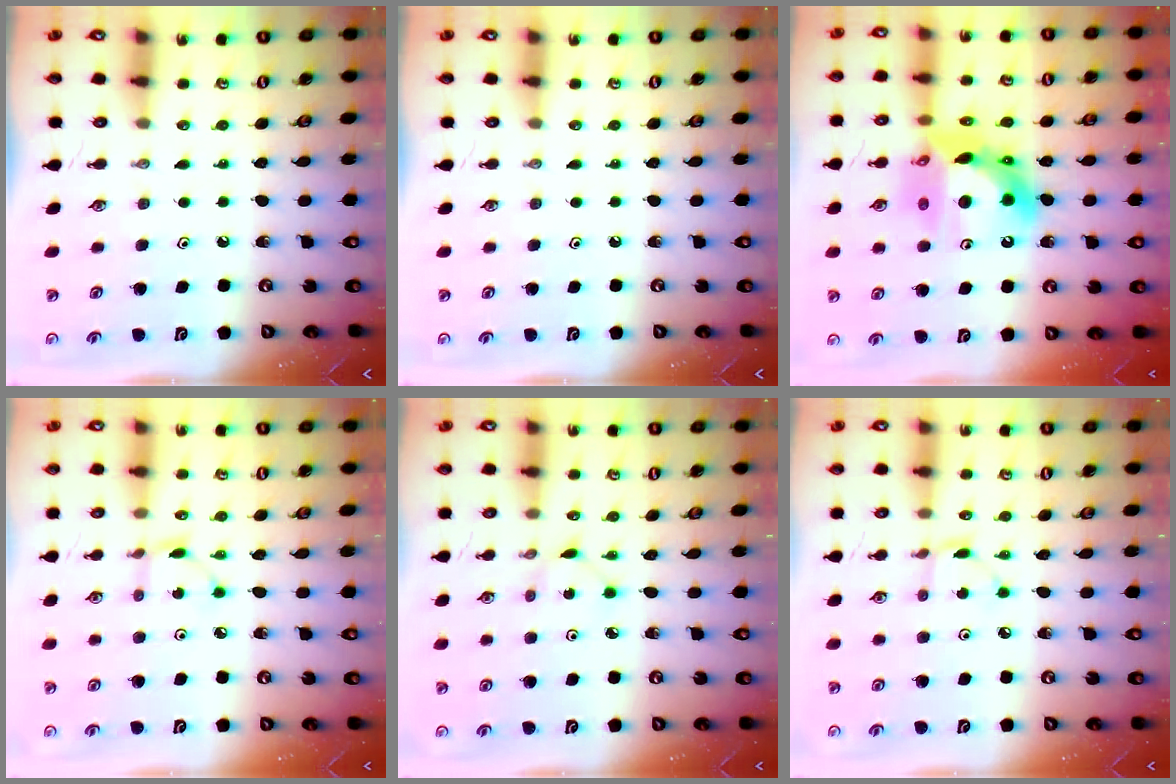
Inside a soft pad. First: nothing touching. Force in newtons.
{"total": 0.0}
{"total": 16.6, "press": 16.5, "slide": 1.6}
{"total": 2.7, "press": 2.6, "slide": 0.3}
{"total": 1.2, "press": 1.2, "slide": 0.1}
{"total": 1.8, "press": 1.8, "slide": 0.3}